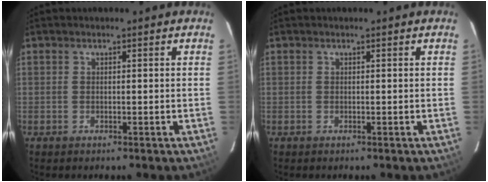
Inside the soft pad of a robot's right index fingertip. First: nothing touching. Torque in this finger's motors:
{"motor_torque": [0.00, 0.00, 0.00, 0.01]}